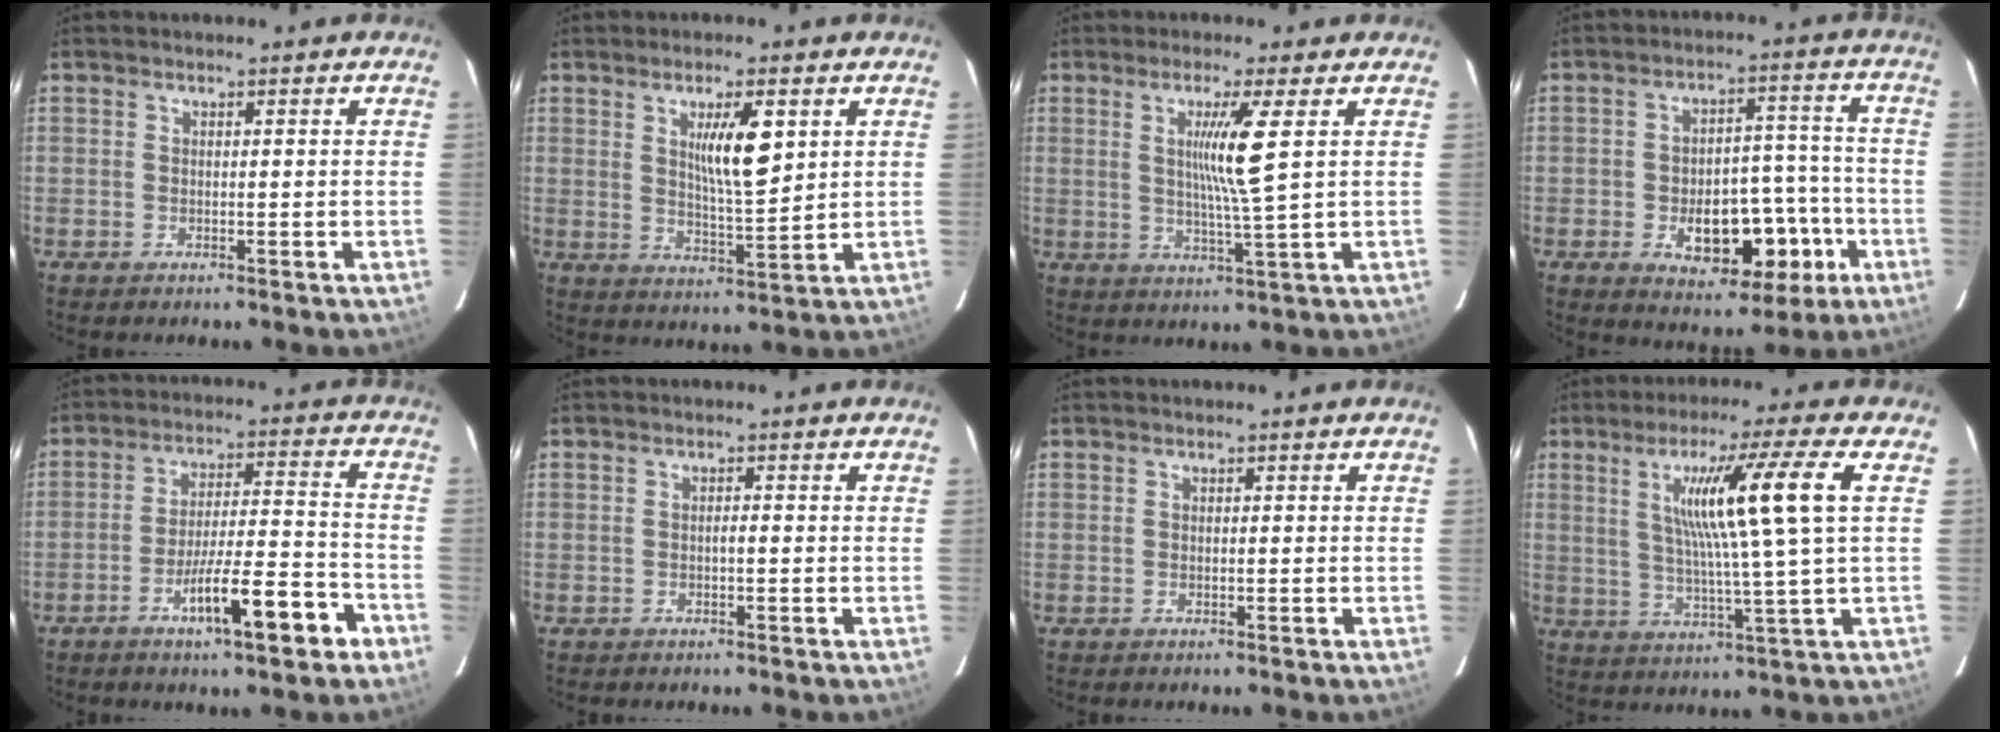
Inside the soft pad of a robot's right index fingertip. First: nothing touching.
{"total": 7.8, "force": [2.7, 1.4, 7.2], "torque": [-0.122, -0.005, 0.048]}
{"total": 7.2, "force": [1.8, -1.5, 6.8], "torque": [-0.125, -0.012, 0.036]}
{"total": 12.7, "force": [-4.5, 6.6, 9.9], "torque": [-0.133, 0.025, -0.054]}
{"total": 11.9, "force": [-6.4, 1.5, 9.9], "torque": [-0.159, 0.004, -0.101]}
{"total": 0.7, "force": [-0.3, 0.1, 0.7], "torque": [-0.012, 0.002, -0.005]}
{"total": 0.0}
{"total": 13.1, "force": [3.6, -2.0, 12.5], "torque": [-0.208, 0.004, 0.064]}